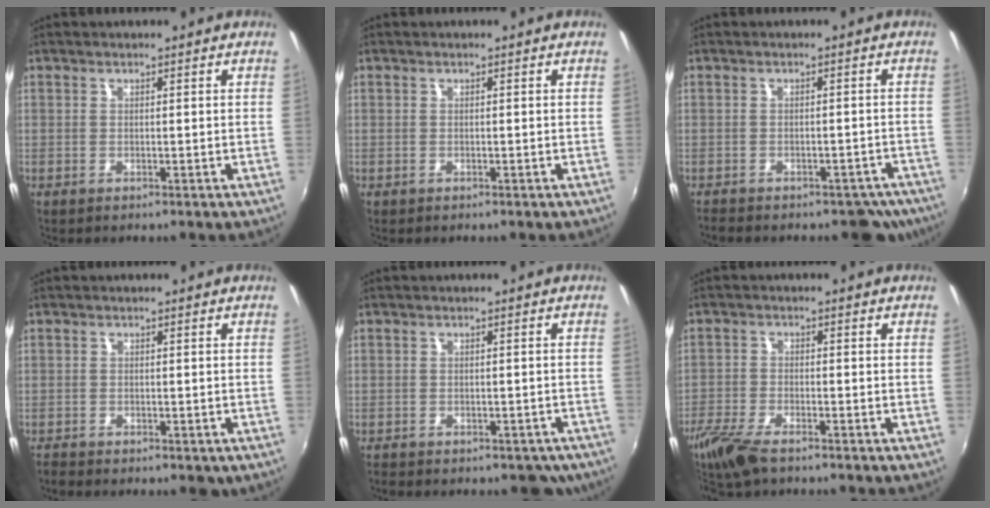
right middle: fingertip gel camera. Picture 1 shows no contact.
{"total": 0.0}
{"total": 7.9, "force": [-6.9, 3.6, 1.8], "torque": [-0.022, 0.017, -0.068]}
{"total": 3.5, "force": [-2.6, 1.8, 1.4], "torque": [-0.035, -0.013, -0.038]}
{"total": 6.7, "force": [-5.4, 3.2, 2.2], "torque": [-0.037, 0.007, -0.055]}
{"total": 8.1, "force": [-6.3, 2.0, 4.7], "torque": [-0.123, -0.026, -0.124]}